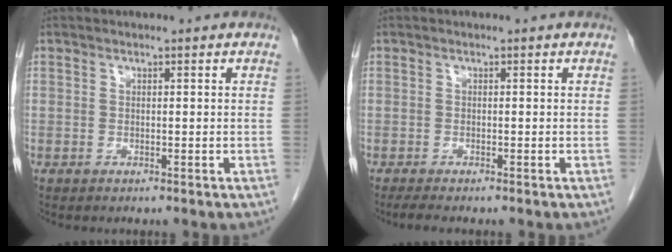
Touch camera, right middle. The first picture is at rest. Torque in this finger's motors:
{"motor_torque": [0.26, -0.15, 0.03, 0.02]}